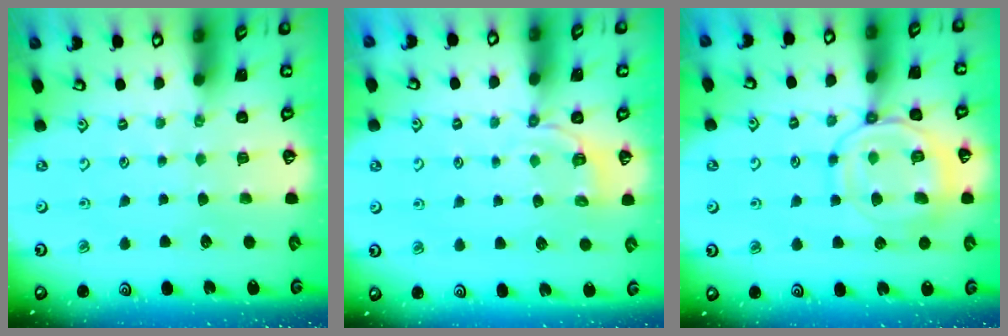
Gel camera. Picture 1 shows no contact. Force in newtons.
{"total": 3.5, "press": 3.0, "slide": 1.8}
{"total": 12.7, "press": 12.7, "slide": 1.0}